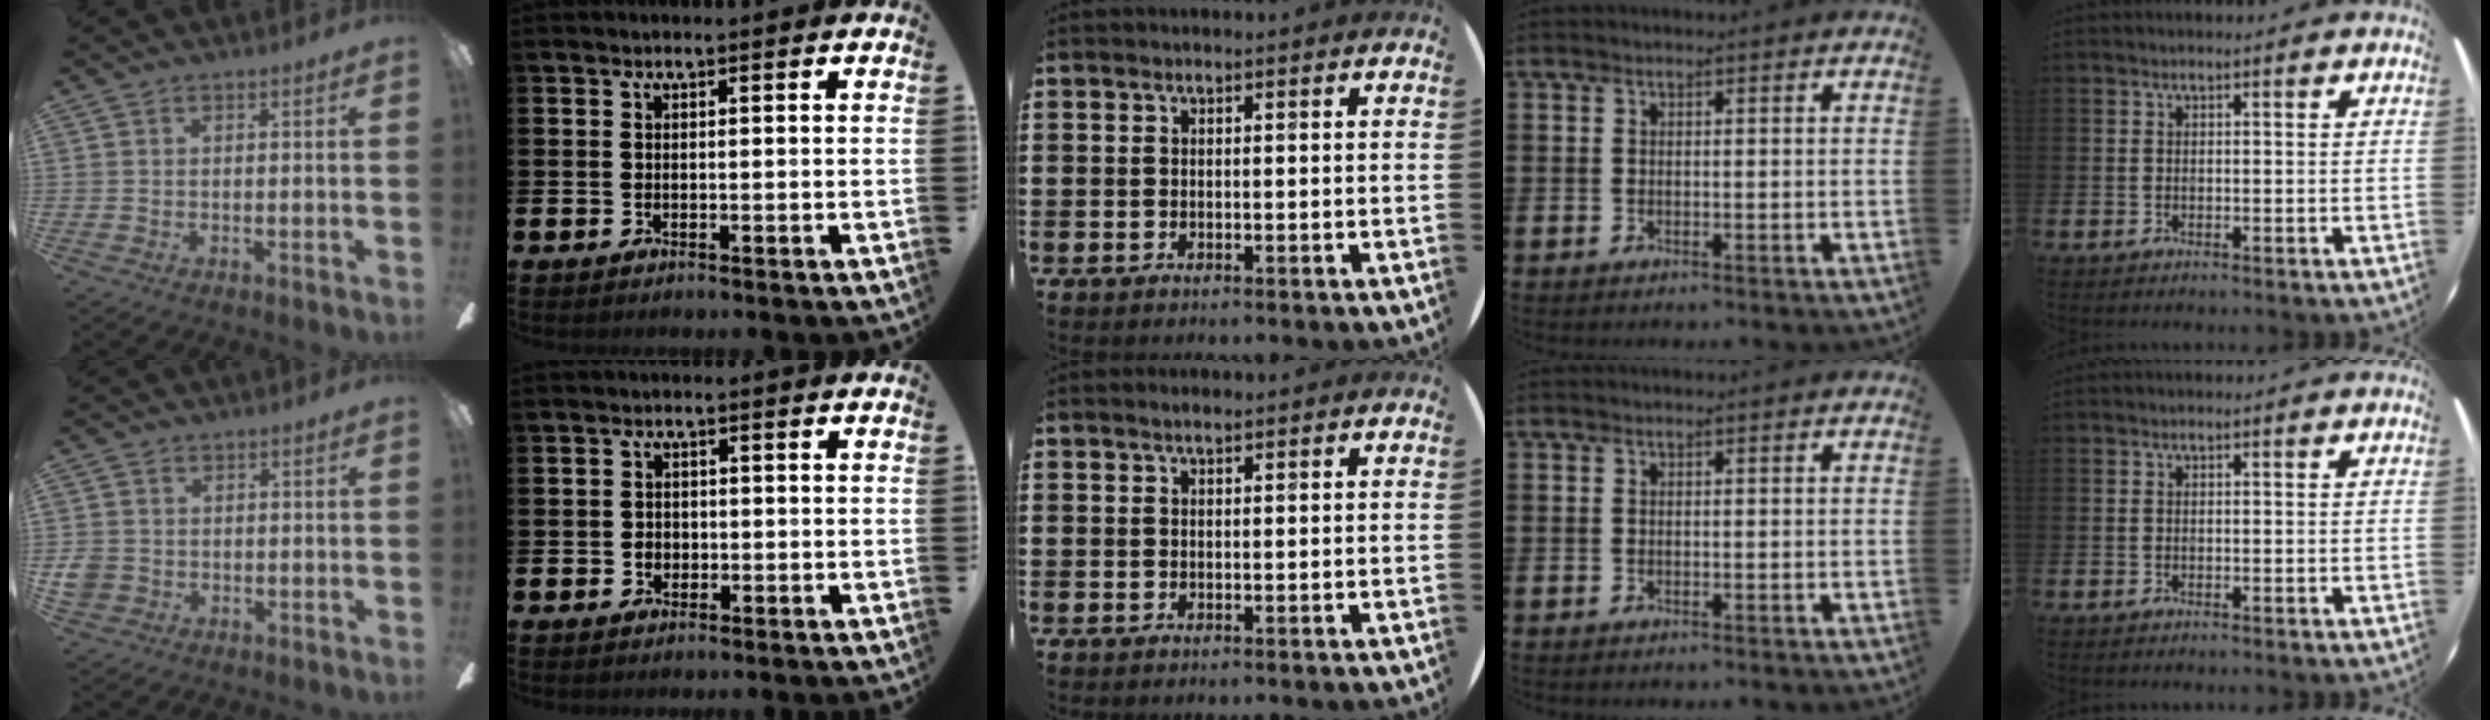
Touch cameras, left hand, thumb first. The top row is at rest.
{"thumb": {"total": 3.6, "force": [-0.3, 3.4, 1.2], "torque": [-0.030, 0.006, -0.005]}, "index": {"total": 1.4, "force": [-0.3, 1.3, 0.5], "torque": [-0.007, 0.006, -0.009]}, "middle": {"total": 0.9, "force": [0.7, 0.1, 0.4], "torque": [-0.008, 0.002, 0.013]}}